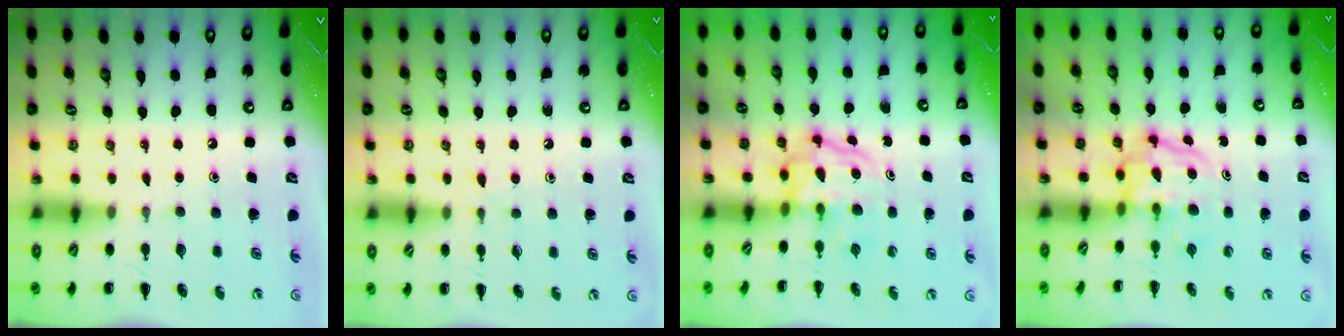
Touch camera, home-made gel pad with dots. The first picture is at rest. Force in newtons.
{"total": 4.6, "press": 4.1, "slide": 2.0}
{"total": 3.8, "press": 3.8, "slide": 0.4}
{"total": 3.9, "press": 3.9, "slide": 0.4}